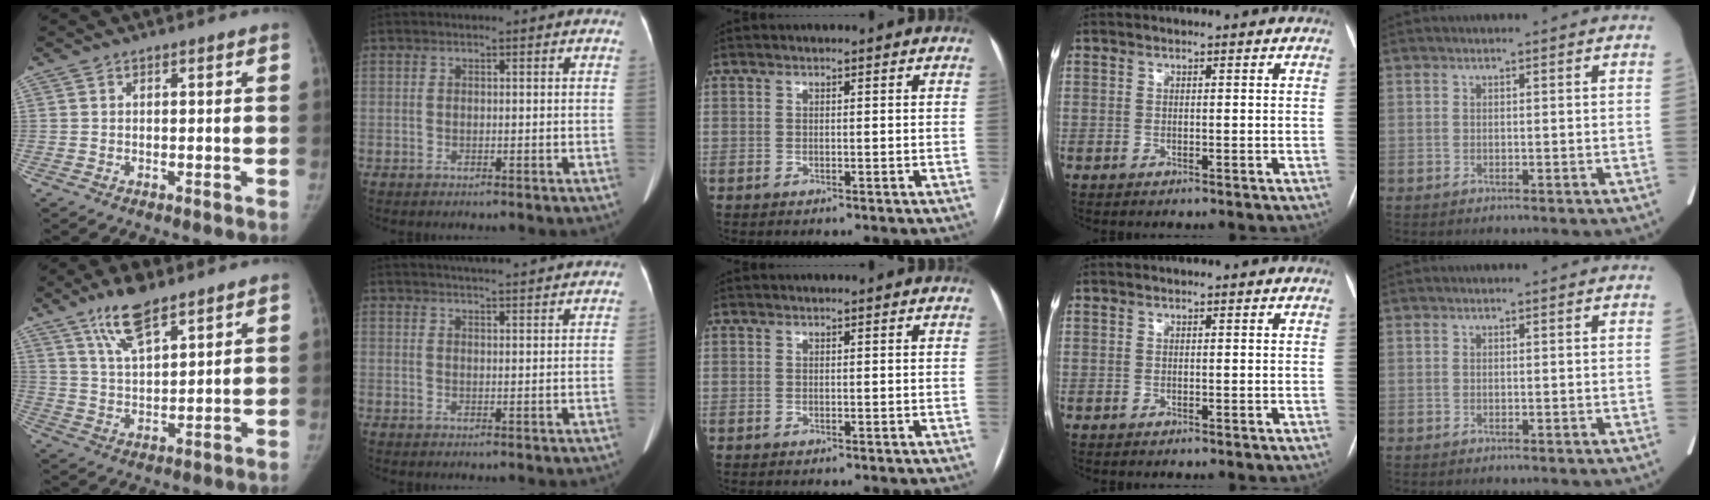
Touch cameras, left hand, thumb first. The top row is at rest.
{"thumb": {"total": 9.9, "force": [6.8, 3.3, 6.4], "torque": [-0.105, -0.034, 0.129]}, "index": {"total": 12.6, "force": [11.6, 1.0, 4.7], "torque": [-0.073, 0.024, 0.146]}}